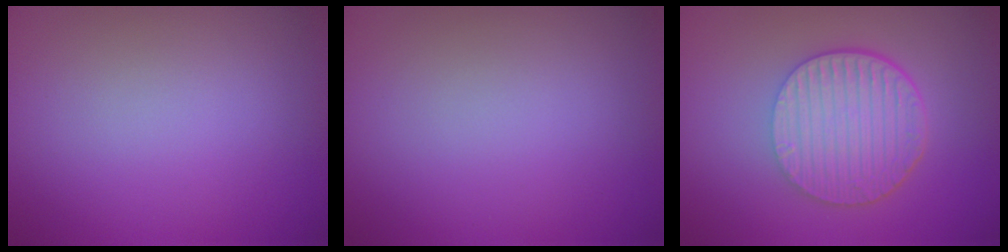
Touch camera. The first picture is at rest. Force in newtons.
{"total": 0.0}
{"total": 6.4, "press": 4.4, "slide": 4.7}